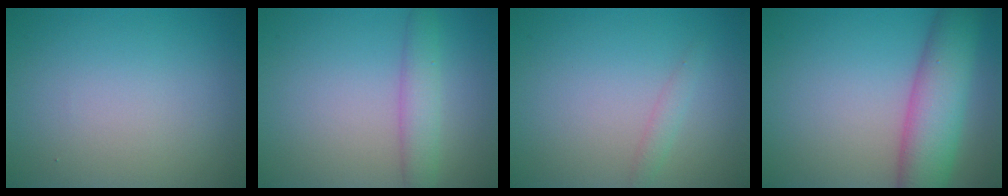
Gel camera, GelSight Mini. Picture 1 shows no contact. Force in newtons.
{"total": 2.9, "press": 2.9, "slide": 0.1}
{"total": 1.1, "press": 1.1, "slide": 0.1}
{"total": 7.5, "press": 7.5, "slide": 0.3}